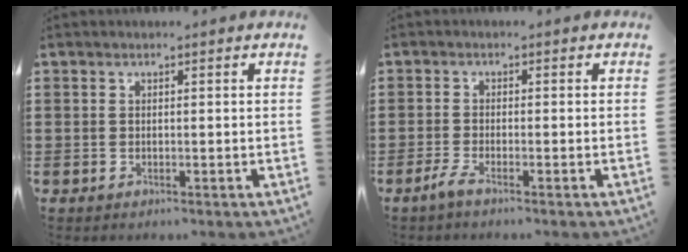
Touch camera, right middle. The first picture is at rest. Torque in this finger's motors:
{"motor_torque": [1.81, 0.33, 0.14, 0.05]}